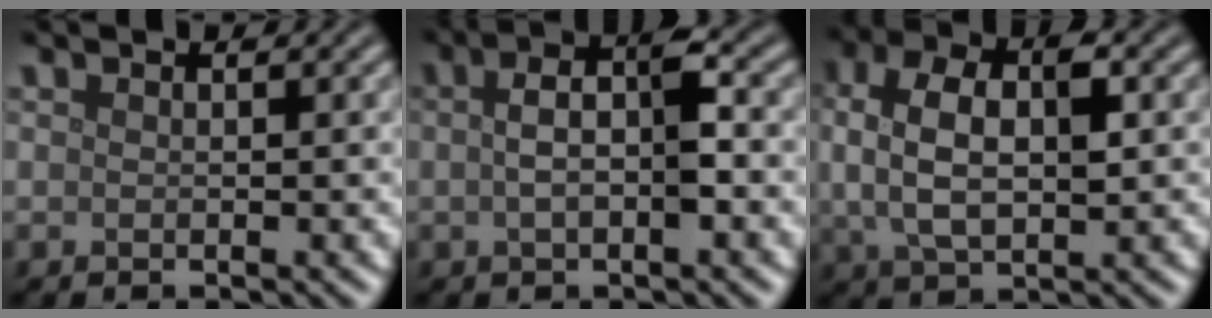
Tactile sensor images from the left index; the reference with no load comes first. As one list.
[{"total": 4.2, "force": [0.1, 1.5, 3.9], "torque": [-0.076, 0.008, -0.003]}, {"total": 6.6, "force": [0.9, 3.5, 5.5], "torque": [-0.108, 0.008, 0.012]}]